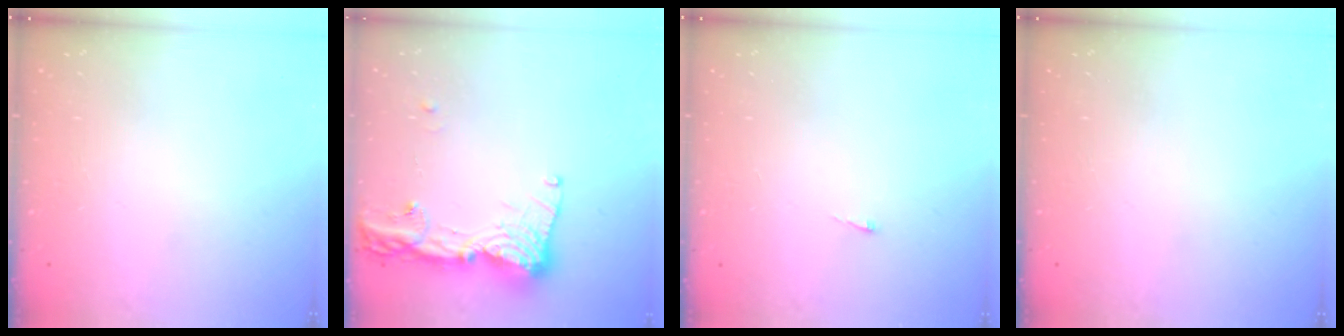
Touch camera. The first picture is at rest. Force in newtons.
{"total": 14.5, "press": 14.4, "slide": 1.7}
{"total": 2.7, "press": 2.7, "slide": 0.4}
{"total": 0.0}